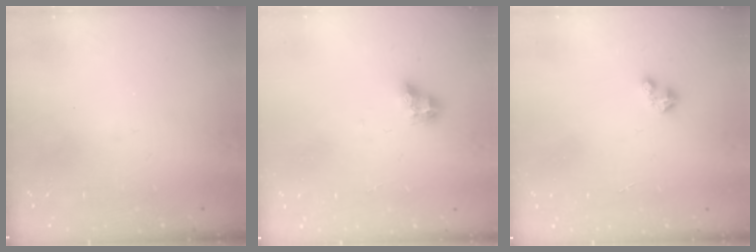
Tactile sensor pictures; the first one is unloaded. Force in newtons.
{"total": 6.0, "press": 6.0, "slide": 0.1}
{"total": 1.7, "press": 1.7, "slide": 0.2}